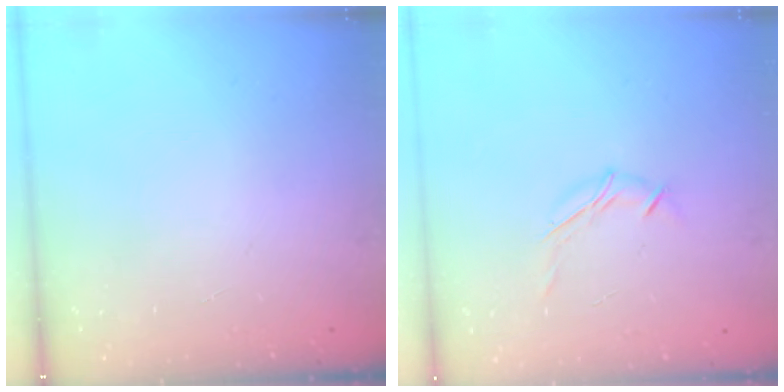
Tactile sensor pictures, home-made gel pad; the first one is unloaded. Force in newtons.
{"total": 5.7, "press": 5.6, "slide": 0.7}